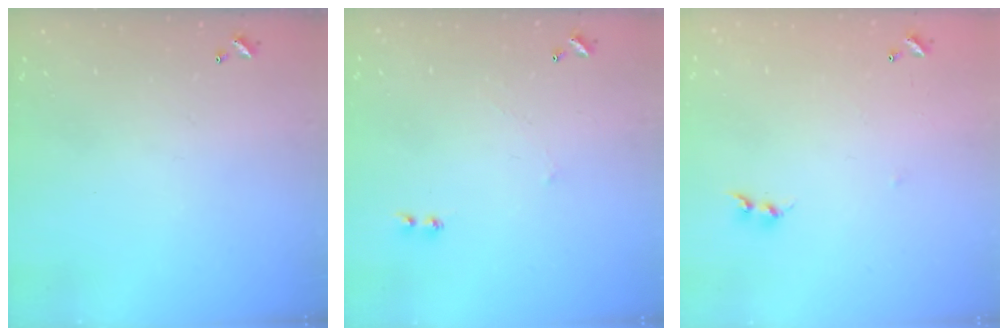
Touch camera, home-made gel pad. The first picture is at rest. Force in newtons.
{"total": 2.9, "press": 2.9, "slide": 0.4}
{"total": 7.6, "press": 7.6, "slide": 0.4}